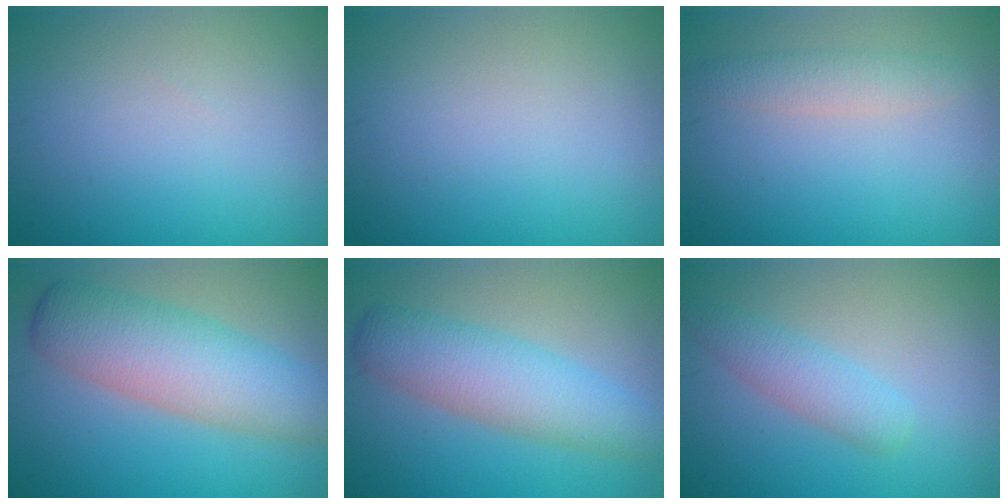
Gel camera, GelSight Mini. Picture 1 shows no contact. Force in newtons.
{"total": 0.0}
{"total": 2.1, "press": 2.1, "slide": 0.0}
{"total": 7.6, "press": 7.6, "slide": 0.2}
{"total": 5.8, "press": 5.8, "slide": 0.2}
{"total": 2.6, "press": 2.6, "slide": 0.1}